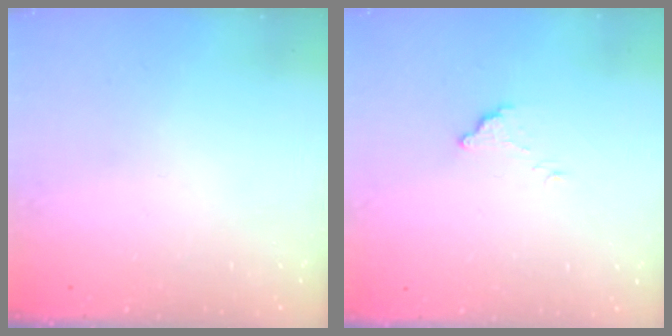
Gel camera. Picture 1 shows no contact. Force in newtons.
{"total": 4.6, "press": 4.6, "slide": 0.1}